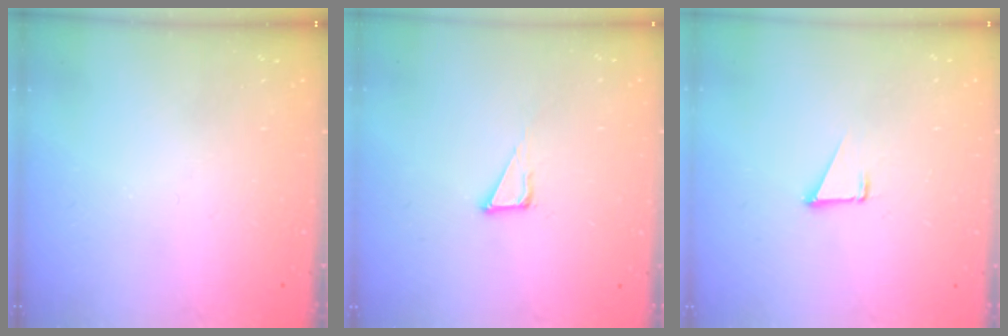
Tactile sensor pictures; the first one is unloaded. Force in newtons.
{"total": 3.8, "press": 3.8, "slide": 0.2}
{"total": 1.6, "press": 1.5, "slide": 0.1}